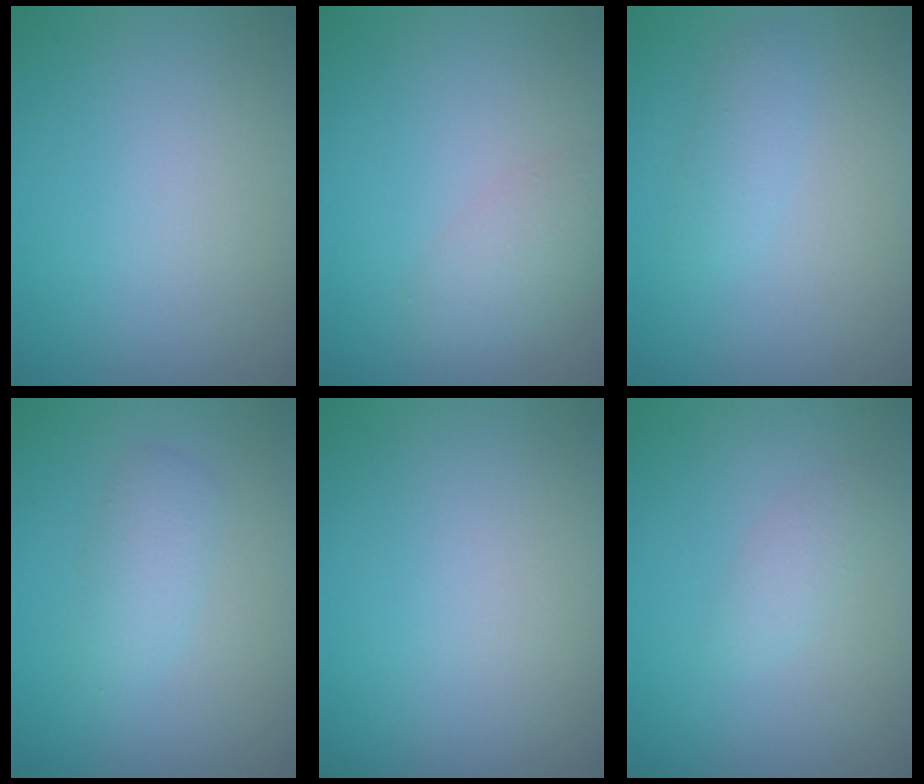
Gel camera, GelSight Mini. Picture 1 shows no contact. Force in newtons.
{"total": 2.4, "press": 2.4, "slide": 0.1}
{"total": 1.5, "press": 1.5, "slide": 0.1}
{"total": 2.1, "press": 2.1, "slide": 0.1}
{"total": 0.0}
{"total": 1.3, "press": 1.3, "slide": 0.0}